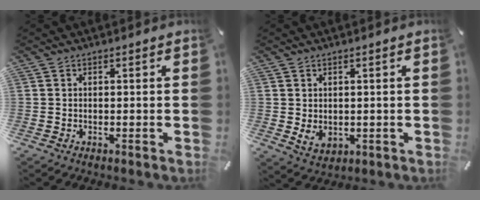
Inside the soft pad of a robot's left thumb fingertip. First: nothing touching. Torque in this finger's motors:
{"motor_torque": [0.03, 0.06, 0.27, -0.11, 0.01]}